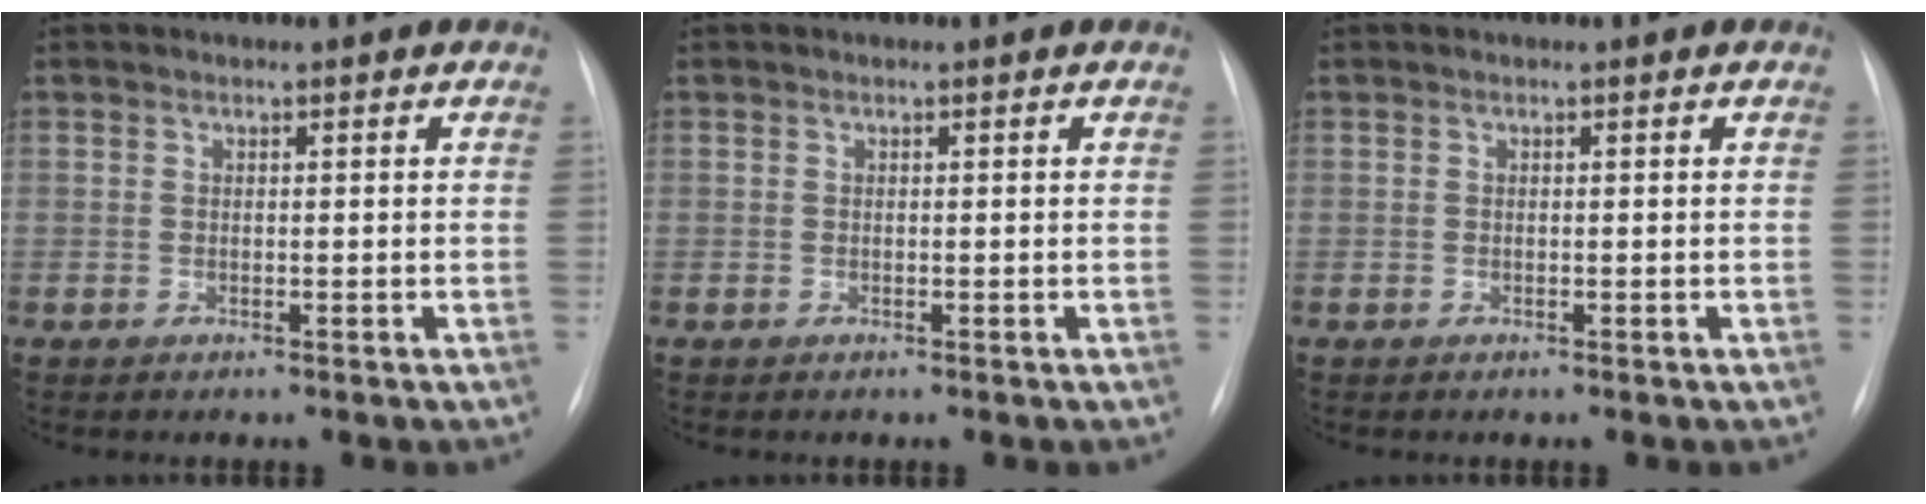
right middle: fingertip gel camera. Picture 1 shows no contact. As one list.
[{"total": 0.0}, {"total": 0.0}]